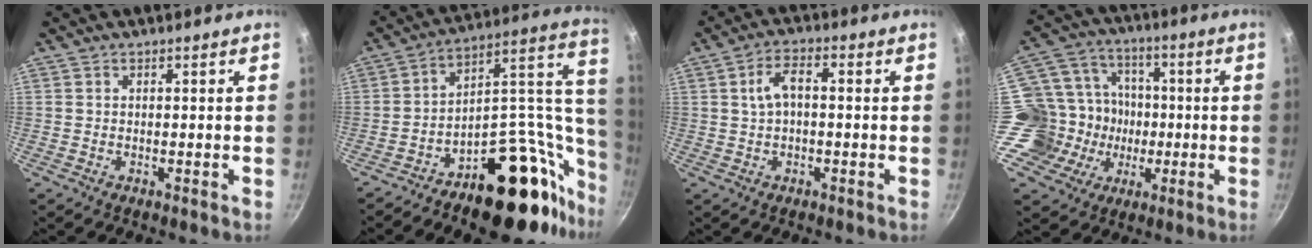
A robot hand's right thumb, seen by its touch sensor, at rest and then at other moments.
{"total": 26.9, "force": [-9.7, 15.6, 19.6], "torque": [-0.182, 0.081, -0.146]}
{"total": 5.2, "force": [0.2, 2.7, 4.5], "torque": [-0.083, 0.025, 0.003]}
{"total": 17.4, "force": [-2.7, 15.7, 7.0], "torque": [-0.101, 0.048, -0.038]}